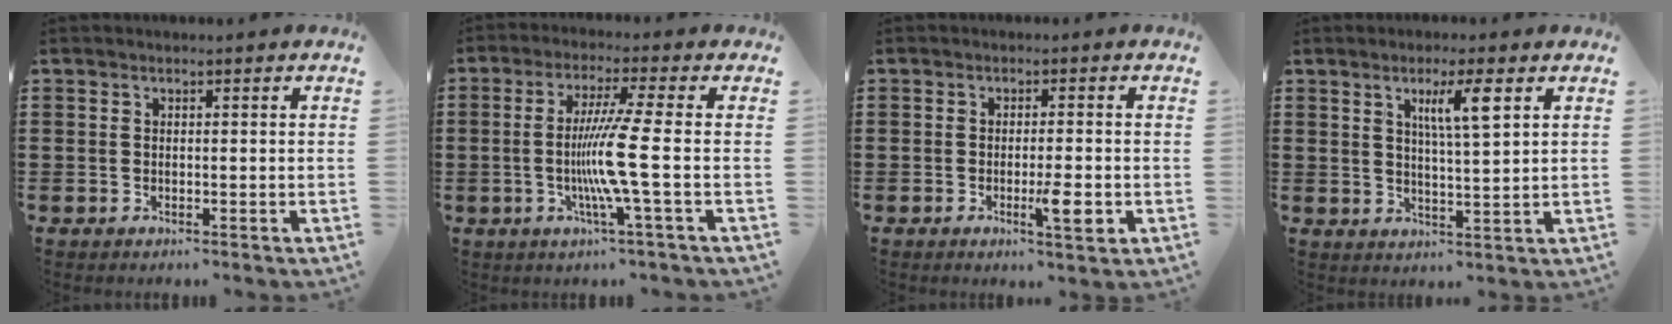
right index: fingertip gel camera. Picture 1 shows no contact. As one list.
[{"total": 8.9, "force": [-1.4, -1.0, 8.7], "torque": [-0.172, -0.023, -0.037]}, {"total": 4.9, "force": [-1.6, 0.8, 4.6], "torque": [-0.078, -0.008, -0.027]}, {"total": 5.4, "force": [2.5, 0.6, 4.7], "torque": [-0.092, 0.002, 0.037]}]